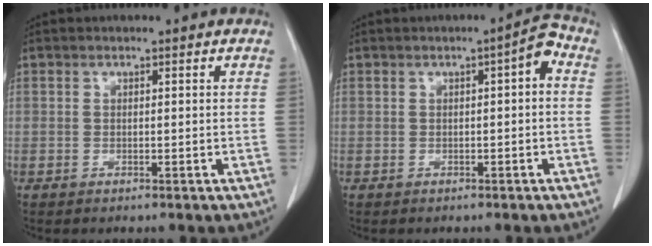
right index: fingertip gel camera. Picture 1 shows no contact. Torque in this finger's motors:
{"motor_torque": [0.23, -0.09, 0.16, 0.01]}